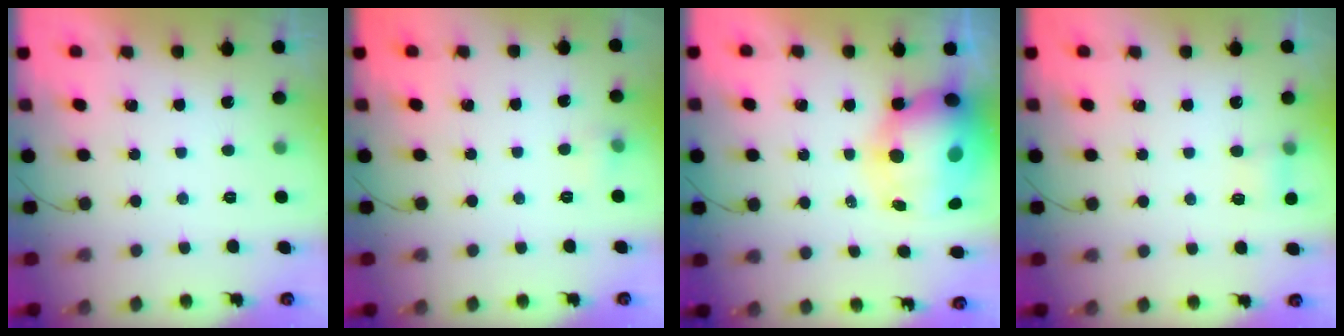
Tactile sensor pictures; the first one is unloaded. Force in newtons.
{"total": 4.0, "press": 3.8, "slide": 1.3}
{"total": 14.6, "press": 14.2, "slide": 3.4}
{"total": 3.8, "press": 3.6, "slide": 1.2}